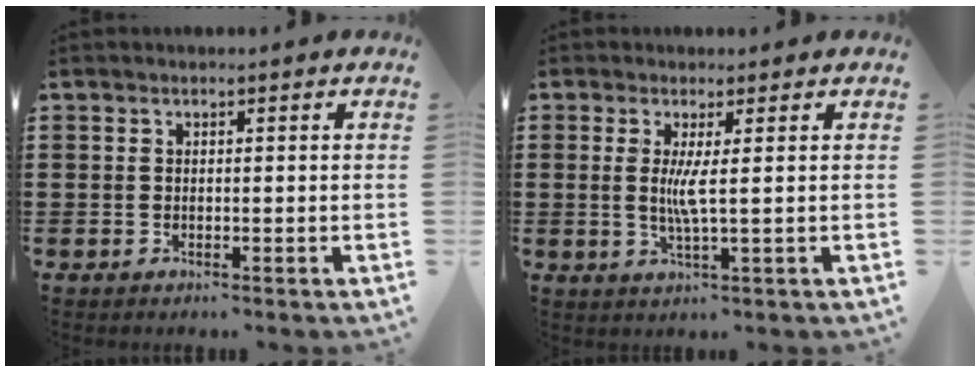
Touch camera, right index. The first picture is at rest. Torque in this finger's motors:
{"motor_torque": [0.16, -0.09, 0.11, 0.11]}